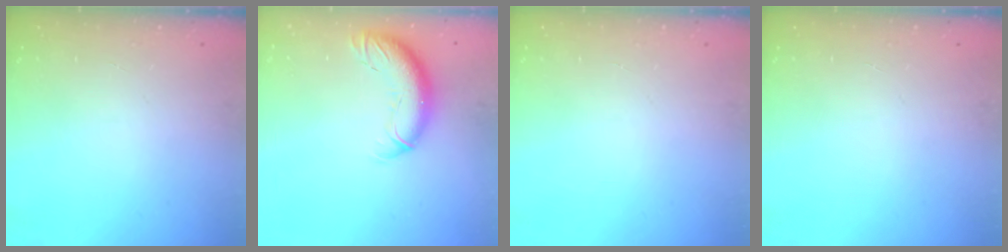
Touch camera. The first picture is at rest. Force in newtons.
{"total": 12.0, "press": 11.7, "slide": 3.0}
{"total": 0.0}
{"total": 0.0}